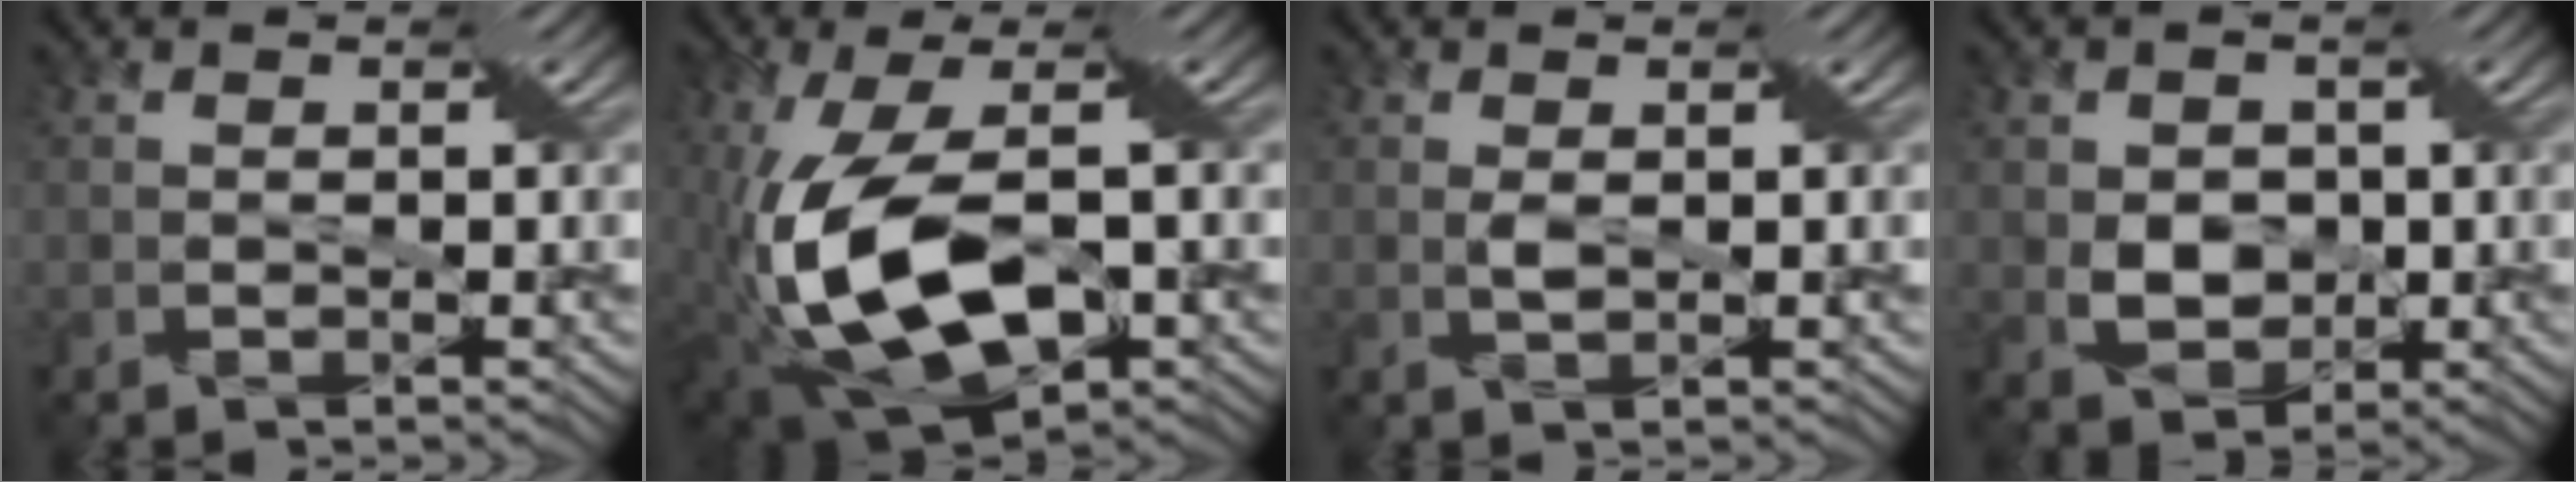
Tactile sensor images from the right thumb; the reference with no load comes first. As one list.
[{"total": 14.7, "force": [-2.8, 7.2, 12.6], "torque": [-0.277, -0.028, -0.041]}, {"total": 1.4, "force": [0.4, 0.0, 1.3], "torque": [-0.044, -0.002, 0.009]}, {"total": 4.5, "force": [0.3, 3.6, 2.7], "torque": [-0.077, -0.008, 0.000]}]